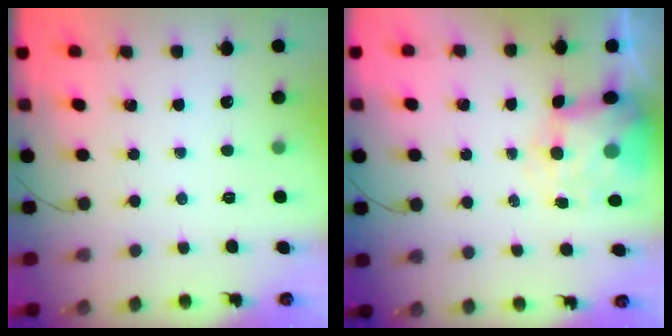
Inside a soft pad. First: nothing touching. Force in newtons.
{"total": 6.2, "press": 6.1, "slide": 1.4}